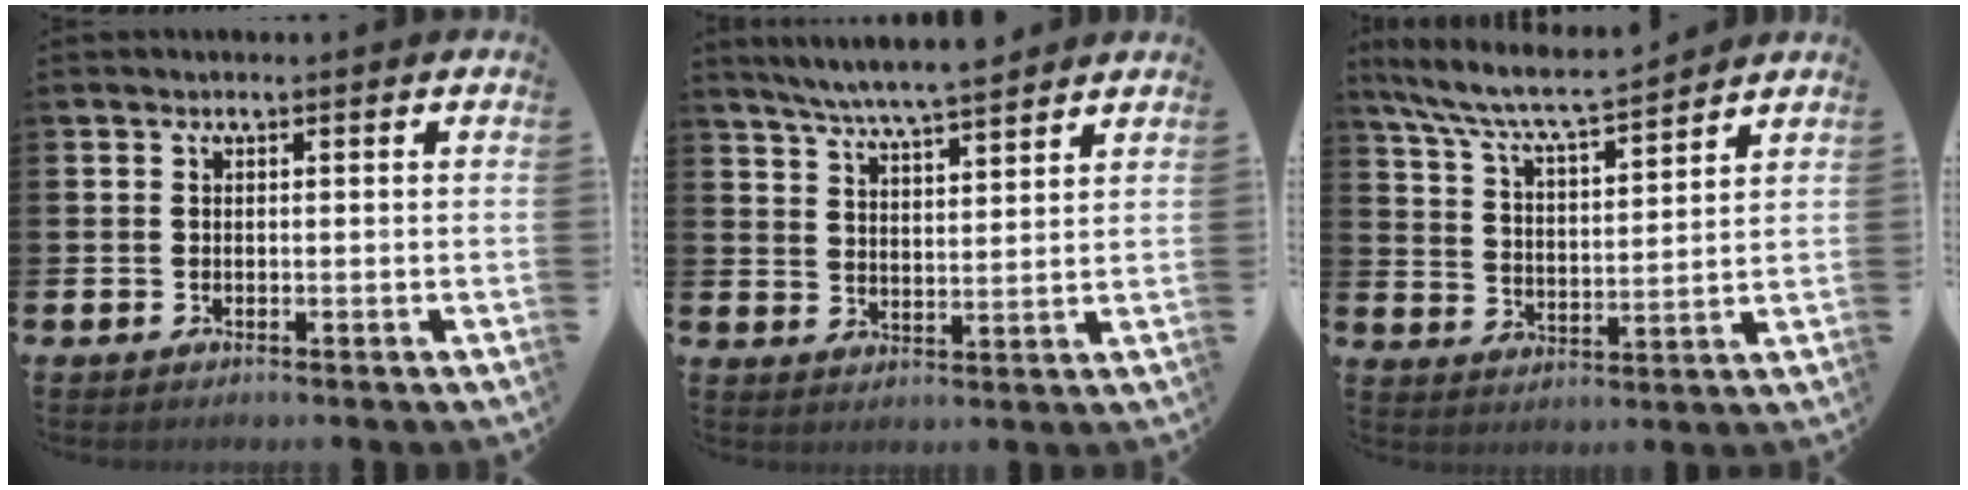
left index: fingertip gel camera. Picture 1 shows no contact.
{"total": 6.4, "force": [6.1, 0.1, 1.7], "torque": [-0.058, -0.030, 0.111]}
{"total": 7.7, "force": [7.2, 0.6, 2.8], "torque": [-0.082, -0.047, 0.123]}